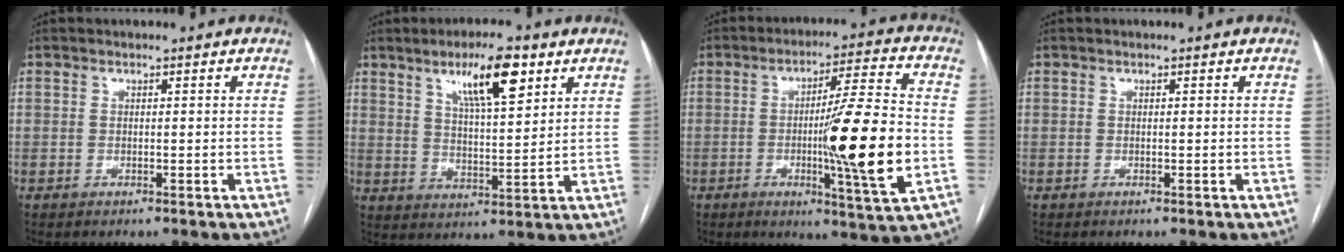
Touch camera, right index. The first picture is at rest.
{"total": 10.3, "force": [5.8, 2.0, 8.2], "torque": [-0.145, 0.003, 0.100]}
{"total": 16.7, "force": [-2.7, -0.2, 16.5], "torque": [-0.254, -0.015, -0.045]}
{"total": 0.0}